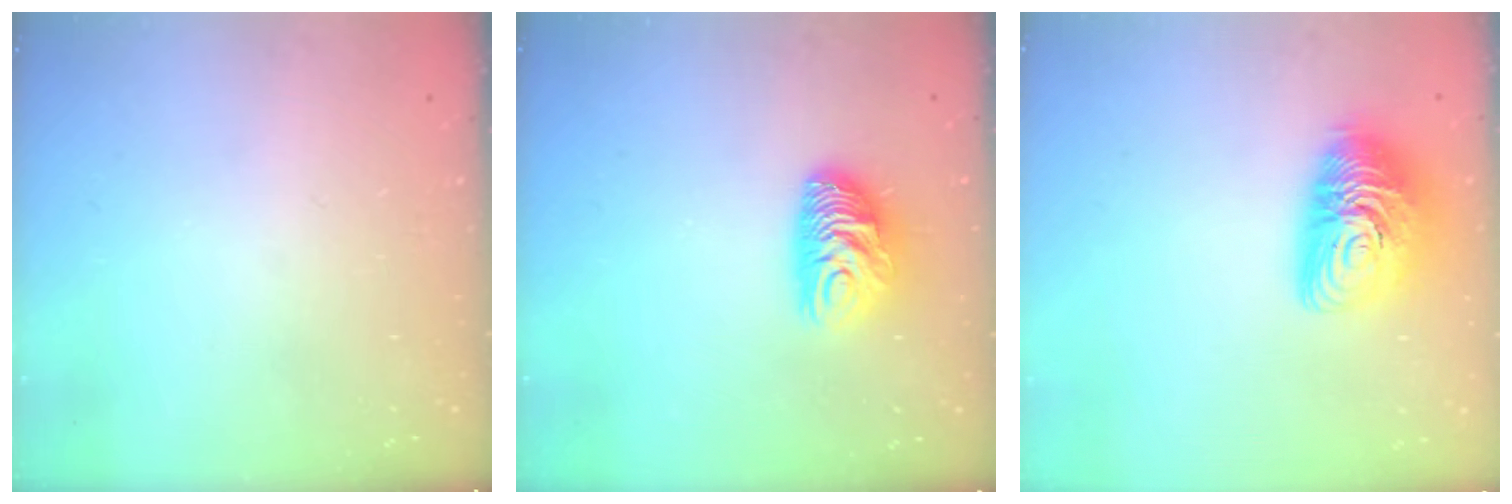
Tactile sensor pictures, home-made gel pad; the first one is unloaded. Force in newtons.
{"total": 10.5, "press": 10.4, "slide": 1.0}
{"total": 14.0, "press": 13.9, "slide": 1.1}